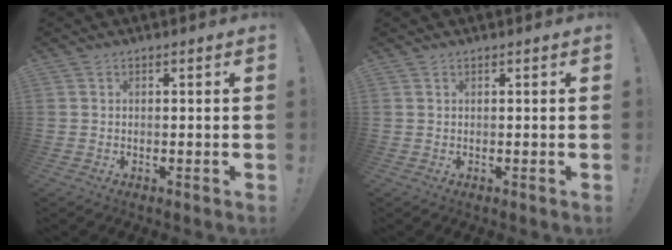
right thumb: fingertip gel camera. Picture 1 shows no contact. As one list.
[{"total": 0.0}]